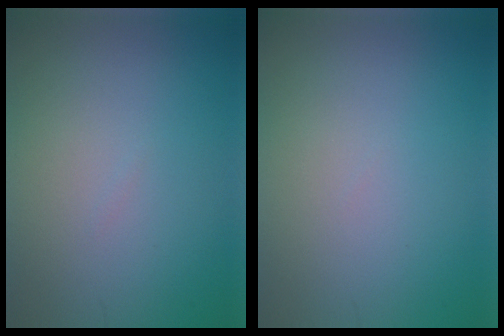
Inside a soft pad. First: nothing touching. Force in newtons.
{"total": 0.0}